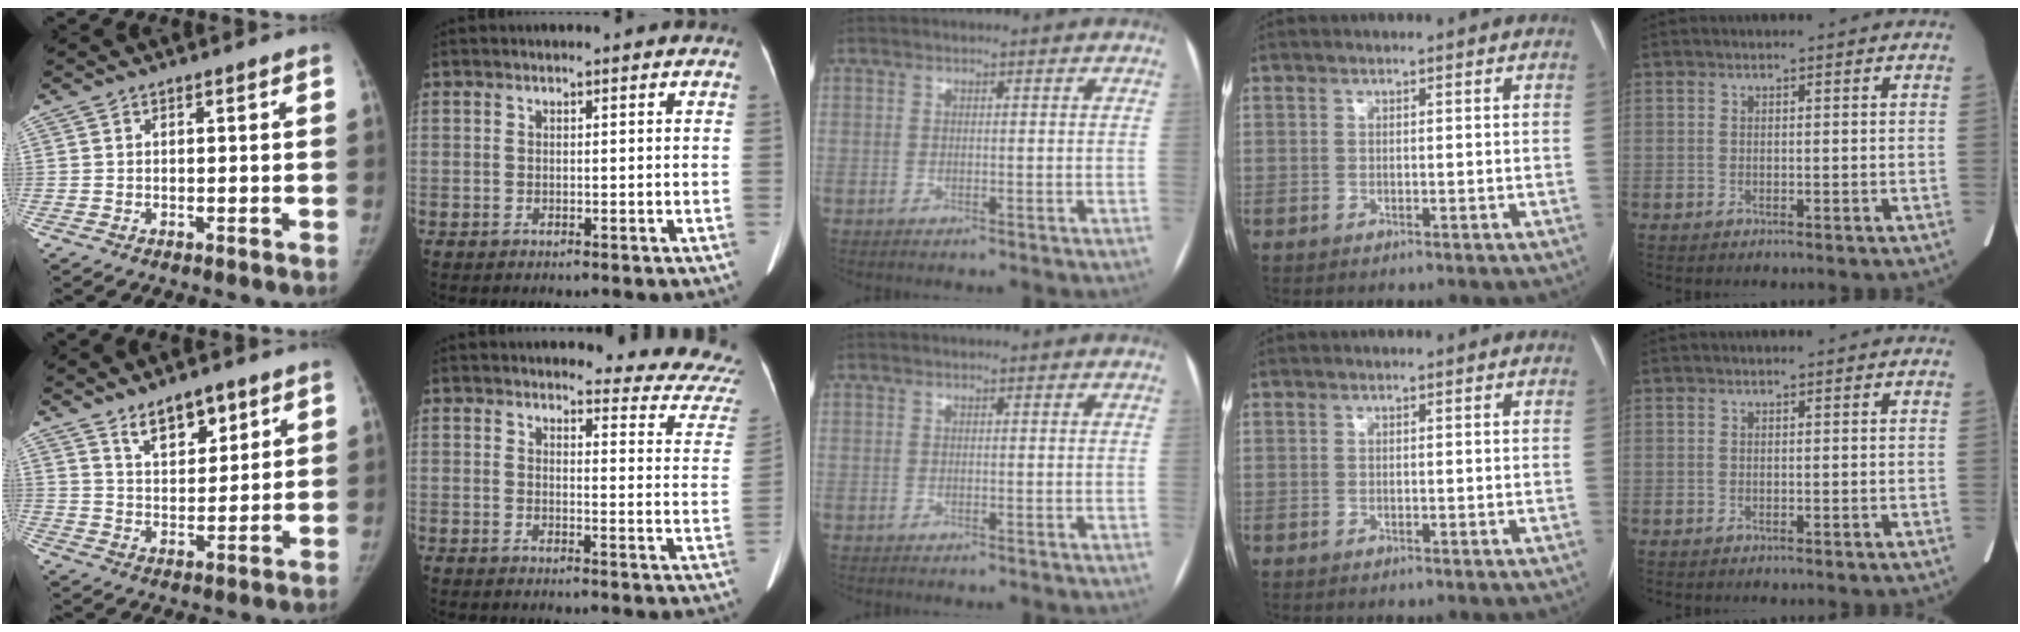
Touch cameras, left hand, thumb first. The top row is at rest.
{"thumb": {"total": 8.1, "force": [5.2, 4.0, 4.7], "torque": [-0.040, -0.038, 0.091]}, "index": {"total": 12.1, "force": [12.0, 0.7, 1.3], "torque": [0.008, -0.096, 0.101]}}